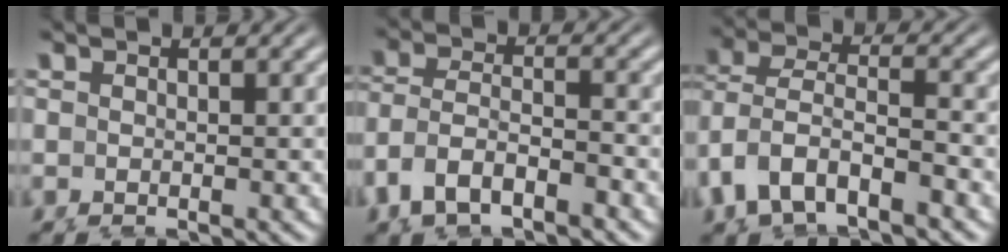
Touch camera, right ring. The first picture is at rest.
{"total": 7.4, "force": [-1.8, 6.5, 3.1], "torque": [-0.101, -0.032, -0.023]}
{"total": 6.4, "force": [-1.0, 5.5, 3.2], "torque": [-0.101, -0.031, -0.006]}